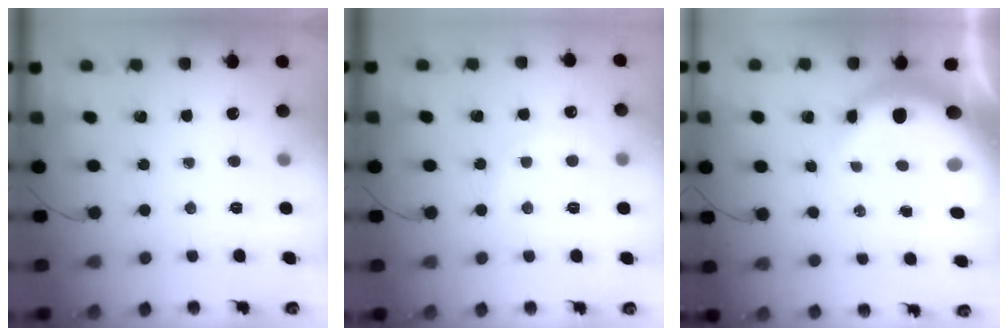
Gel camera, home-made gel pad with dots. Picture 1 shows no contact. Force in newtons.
{"total": 4.6, "press": 4.3, "slide": 1.4}
{"total": 10.5, "press": 10.3, "slide": 2.3}